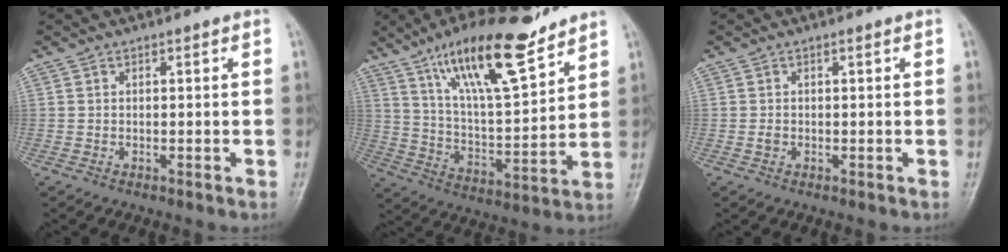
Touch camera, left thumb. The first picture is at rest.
{"total": 18.6, "force": [12.8, 4.9, 12.6], "torque": [-0.192, -0.065, 0.230]}
{"total": 0.9, "force": [-0.1, 0.7, 0.6], "torque": [-0.007, 0.001, 0.000]}